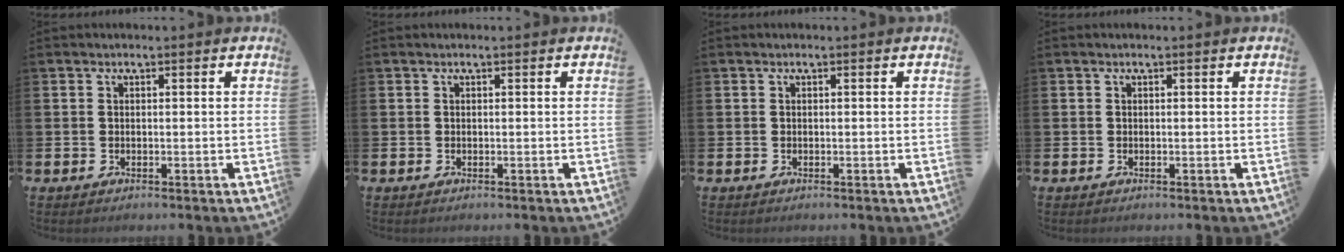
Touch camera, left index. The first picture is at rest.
{"total": 0.0}
{"total": 0.0}
{"total": 0.0}